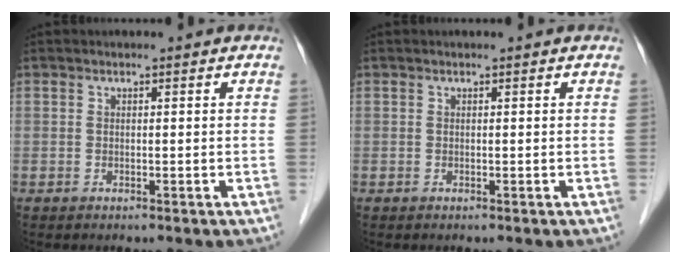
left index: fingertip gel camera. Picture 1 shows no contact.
{"total": 0.0}